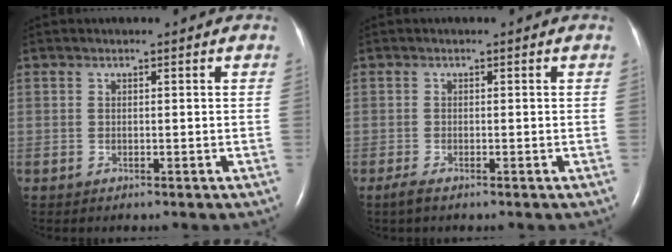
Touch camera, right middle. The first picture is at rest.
{"total": 1.3, "force": [-0.9, 0.1, 0.9], "torque": [-0.031, -0.007, -0.021]}